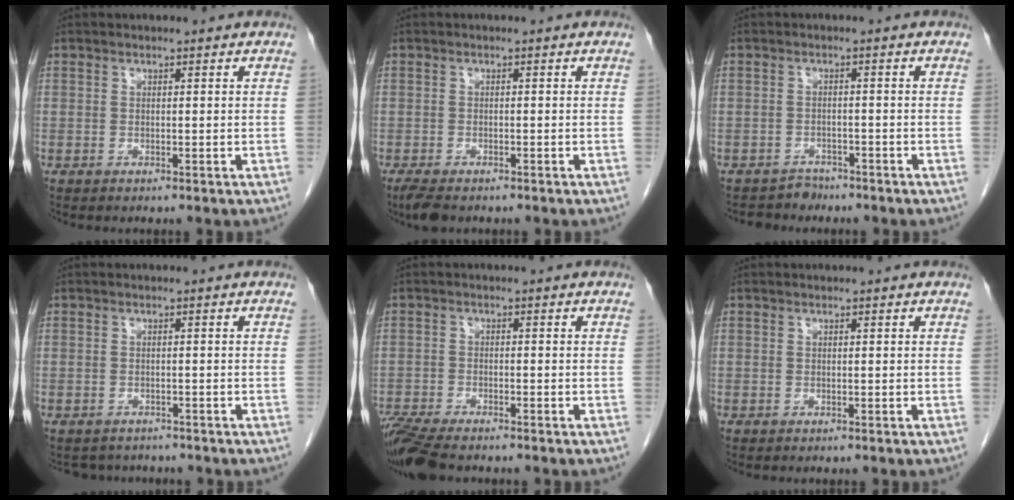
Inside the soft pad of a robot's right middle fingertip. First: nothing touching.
{"total": 3.7, "force": [-2.9, 1.2, 2.1], "torque": [-0.044, -0.011, -0.045]}
{"total": 2.6, "force": [-2.2, 1.1, -0.8], "torque": [0.010, 0.001, -0.037]}
{"total": 3.5, "force": [-3.2, 1.4, -0.1], "torque": [-0.002, 0.001, -0.043]}
{"total": 8.7, "force": [-7.4, 1.6, 4.3], "torque": [-0.081, -0.021, -0.129]}
{"total": 0.0}